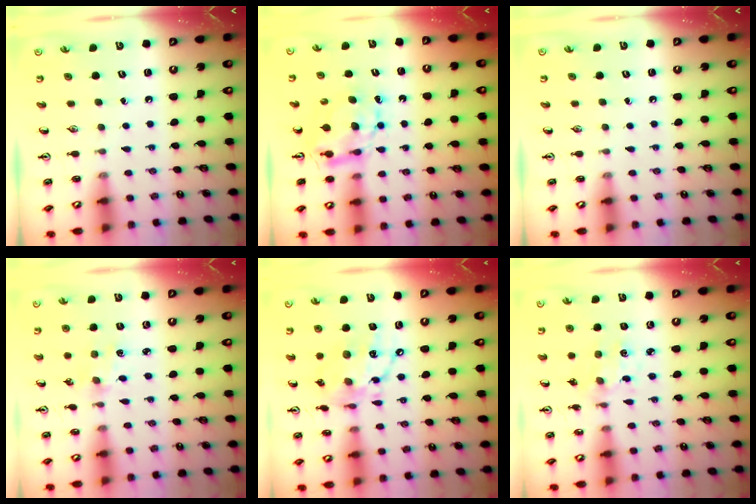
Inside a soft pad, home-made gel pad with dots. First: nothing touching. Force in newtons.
{"total": 6.5, "press": 6.5, "slide": 0.5}
{"total": 0.0}
{"total": 2.1, "press": 2.0, "slide": 0.3}
{"total": 14.6, "press": 14.5, "slide": 0.9}
{"total": 1.9, "press": 1.9, "slide": 0.3}